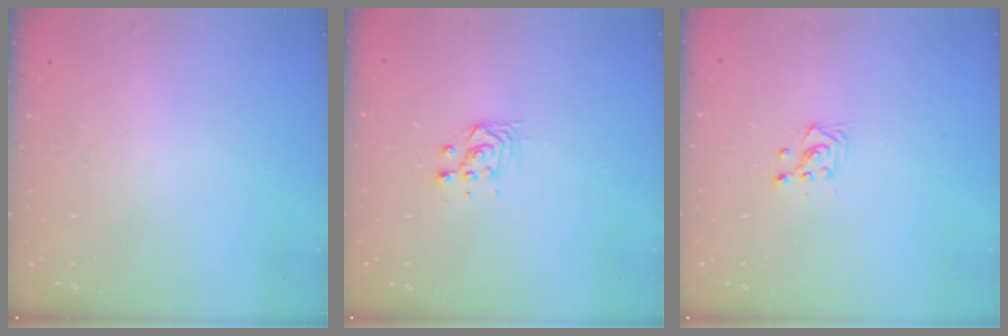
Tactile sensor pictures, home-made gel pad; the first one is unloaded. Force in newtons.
{"total": 3.4, "press": 3.4, "slide": 0.1}
{"total": 3.0, "press": 3.0, "slide": 0.5}